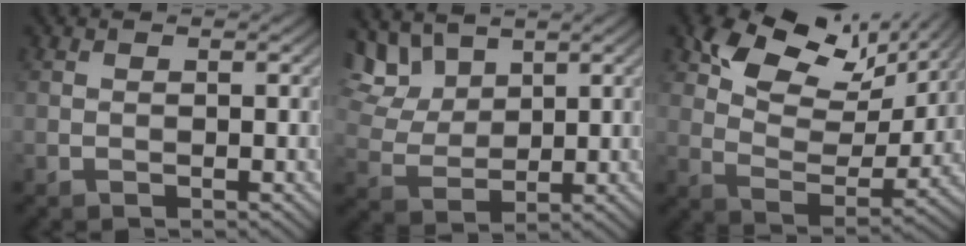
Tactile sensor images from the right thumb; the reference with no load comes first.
{"total": 7.8, "force": [5.2, 4.1, 4.1], "torque": [-0.129, 0.003, 0.108]}
{"total": 12.3, "force": [7.0, 6.6, 7.6], "torque": [-0.150, 0.000, 0.124]}